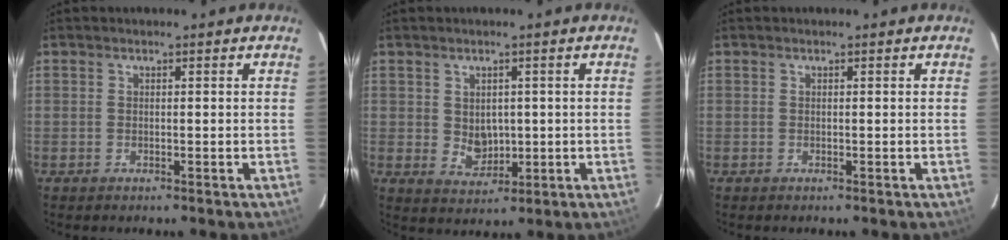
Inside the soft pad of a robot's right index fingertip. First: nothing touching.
{"total": 4.2, "force": [0.5, 3.6, 2.2], "torque": [-0.038, 0.001, 0.019]}
{"total": 0.0}